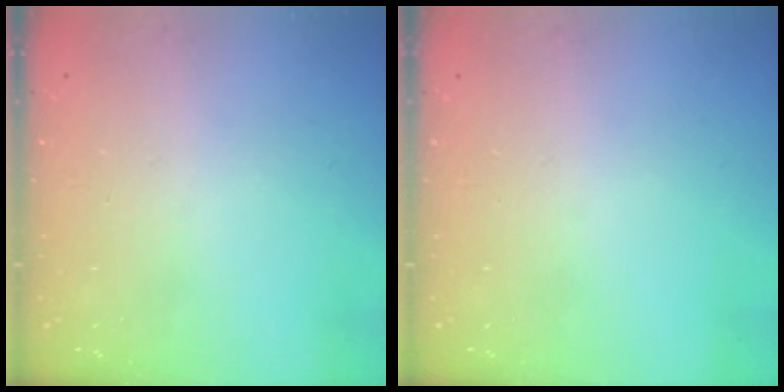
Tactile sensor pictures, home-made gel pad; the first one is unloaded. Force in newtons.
{"total": 0.0}